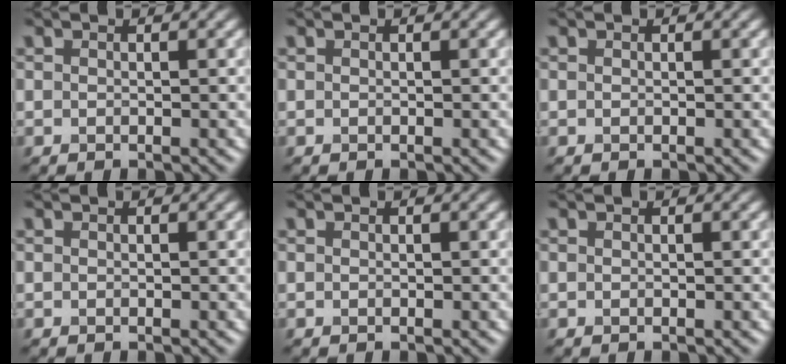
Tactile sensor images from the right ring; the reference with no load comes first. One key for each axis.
{"total": 0.0}
{"total": 0.0}
{"total": 0.0}
{"total": 0.0}
{"total": 0.0}